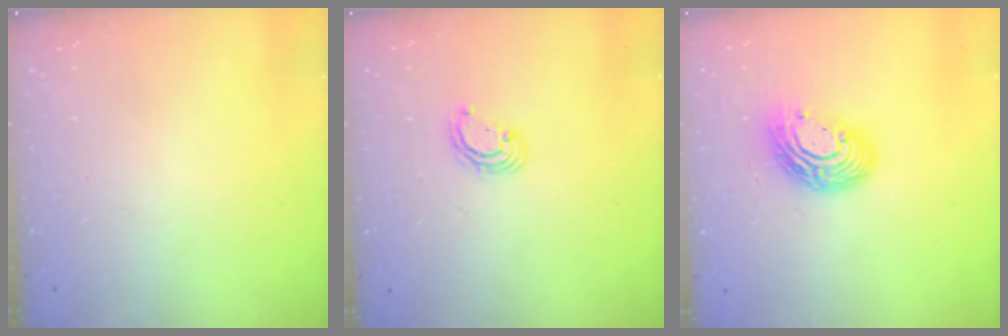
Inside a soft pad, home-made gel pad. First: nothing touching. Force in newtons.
{"total": 3.8, "press": 3.8, "slide": 0.2}
{"total": 12.8, "press": 12.8, "slide": 1.1}